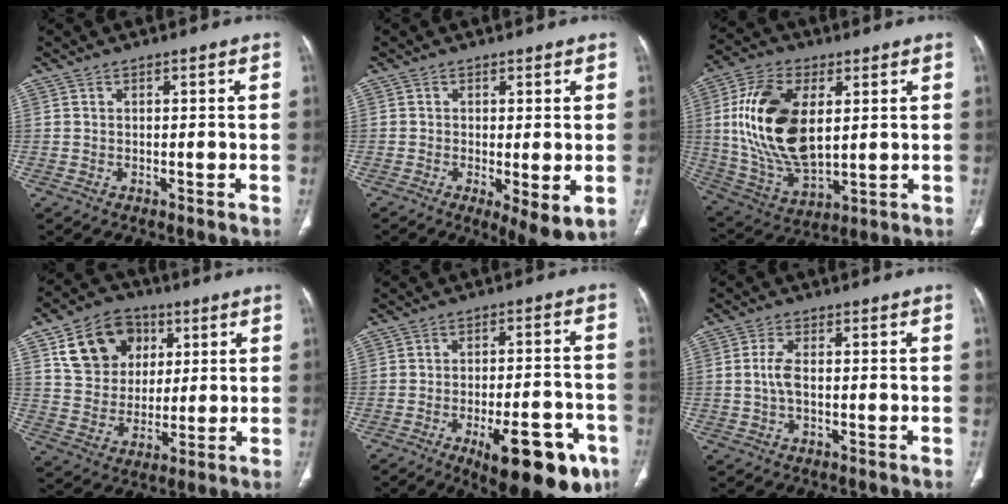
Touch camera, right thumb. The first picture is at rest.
{"total": 6.5, "force": [-1.5, 2.0, 6.0], "torque": [-0.097, -0.024, -0.023]}
{"total": 20.1, "force": [3.4, 11.0, 16.4], "torque": [-0.315, -0.015, 0.070]}
{"total": 14.7, "force": [5.9, 11.5, 6.9], "torque": [-0.087, -0.005, 0.106]}
{"total": 18.2, "force": [-9.0, 6.9, 14.2], "torque": [-0.136, 0.041, -0.113]}
{"total": 3.5, "force": [-0.1, 1.7, 3.1], "torque": [-0.073, 0.006, -0.003]}